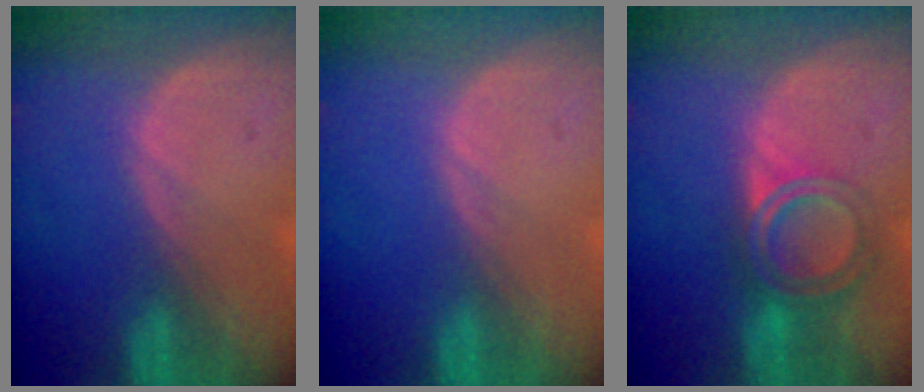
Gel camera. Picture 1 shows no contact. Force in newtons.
{"total": 0.0}
{"total": 6.4, "press": 5.4, "slide": 3.5}